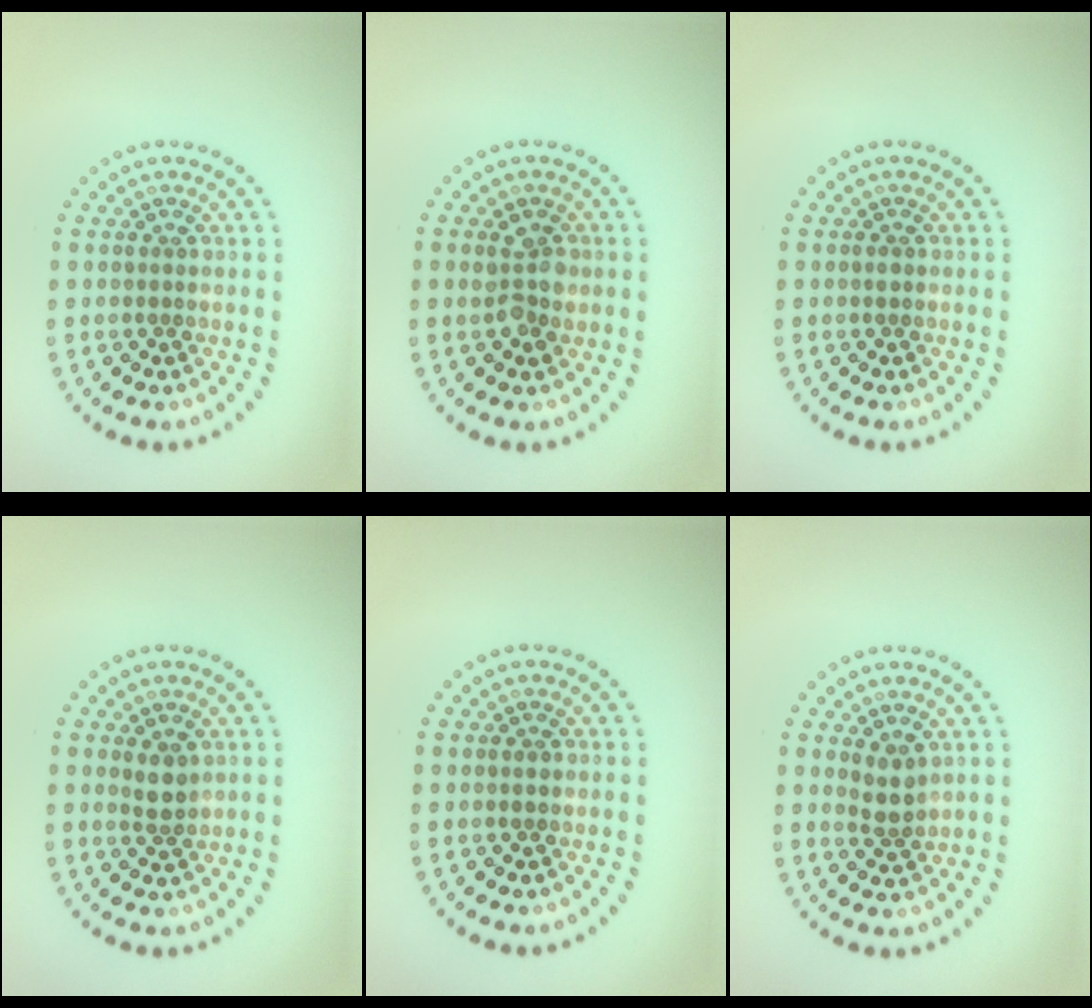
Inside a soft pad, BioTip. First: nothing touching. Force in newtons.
{"total": 2.5, "press": 2.5, "slide": 0.5}
{"total": 0.6, "press": 0.6, "slide": 0.1}
{"total": 1.9, "press": 1.7, "slide": 0.8}
{"total": 0.9, "press": 0.9, "slide": 0.1}
{"total": 1.9, "press": 1.6, "slide": 1.0}